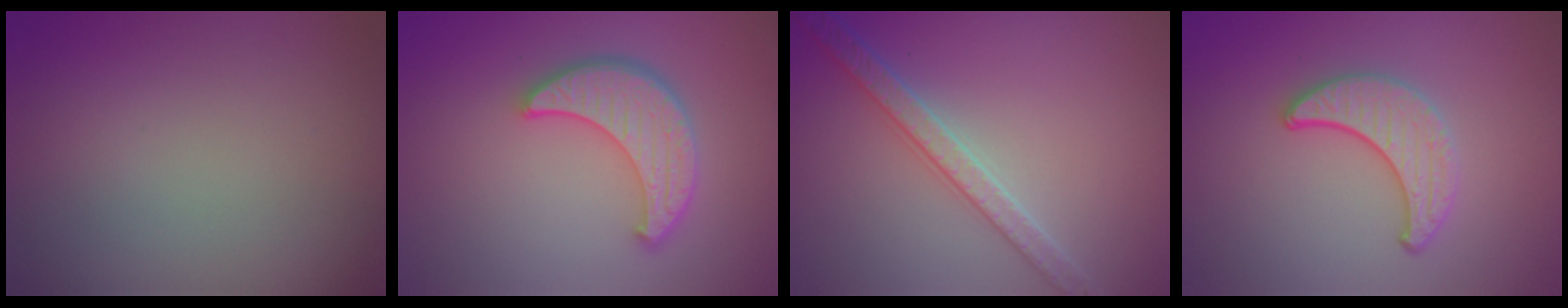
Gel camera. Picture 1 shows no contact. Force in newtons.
{"total": 5.1, "press": 4.3, "slide": 2.8}
{"total": 3.6, "press": 3.5, "slide": 0.7}
{"total": 3.2, "press": 3.0, "slide": 1.1}